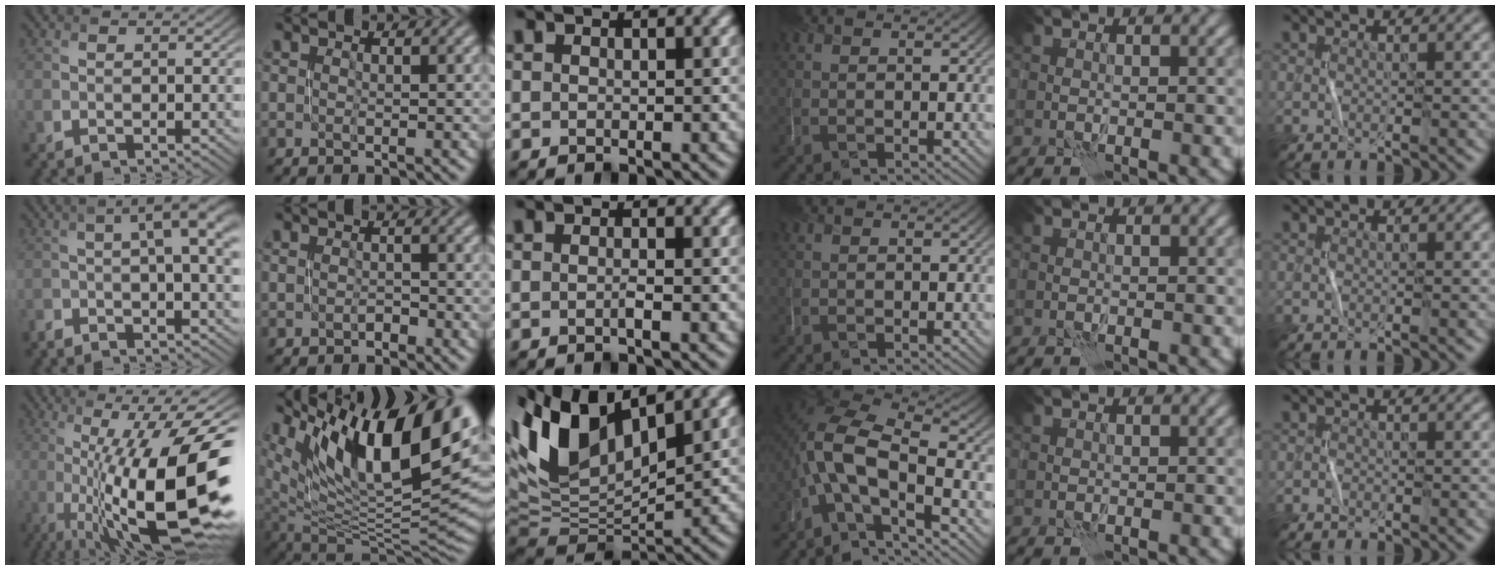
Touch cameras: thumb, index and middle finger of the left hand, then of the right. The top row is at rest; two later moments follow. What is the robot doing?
{"motion": "open", "object": "stapler"}